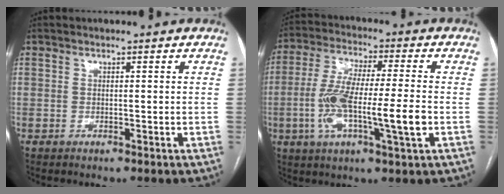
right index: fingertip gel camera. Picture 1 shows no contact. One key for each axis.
{"total": 13.8, "fx": -2.7, "fy": 1.5, "fz": 13.4, "tx": -0.259, "ty": 0.002, "tz": -0.051}